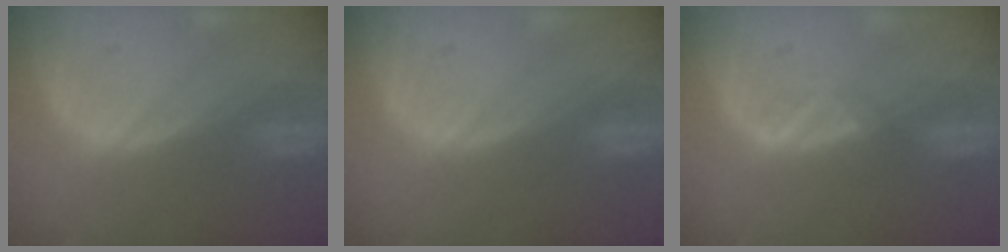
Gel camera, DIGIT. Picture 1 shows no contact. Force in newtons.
{"total": 0.0}
{"total": 1.3, "press": 1.2, "slide": 0.7}